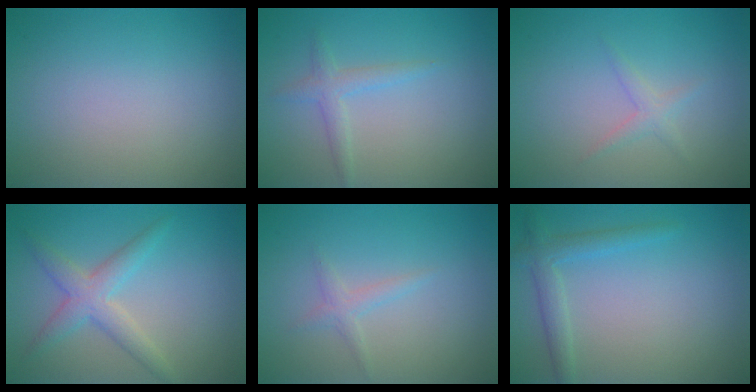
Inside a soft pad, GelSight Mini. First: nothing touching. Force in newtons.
{"total": 1.7, "press": 1.7, "slide": 0.0}
{"total": 1.2, "press": 1.2, "slide": 0.1}
{"total": 3.2, "press": 3.2, "slide": 0.1}
{"total": 1.3, "press": 1.3, "slide": 0.1}
{"total": 2.3, "press": 2.3, "slide": 0.1}